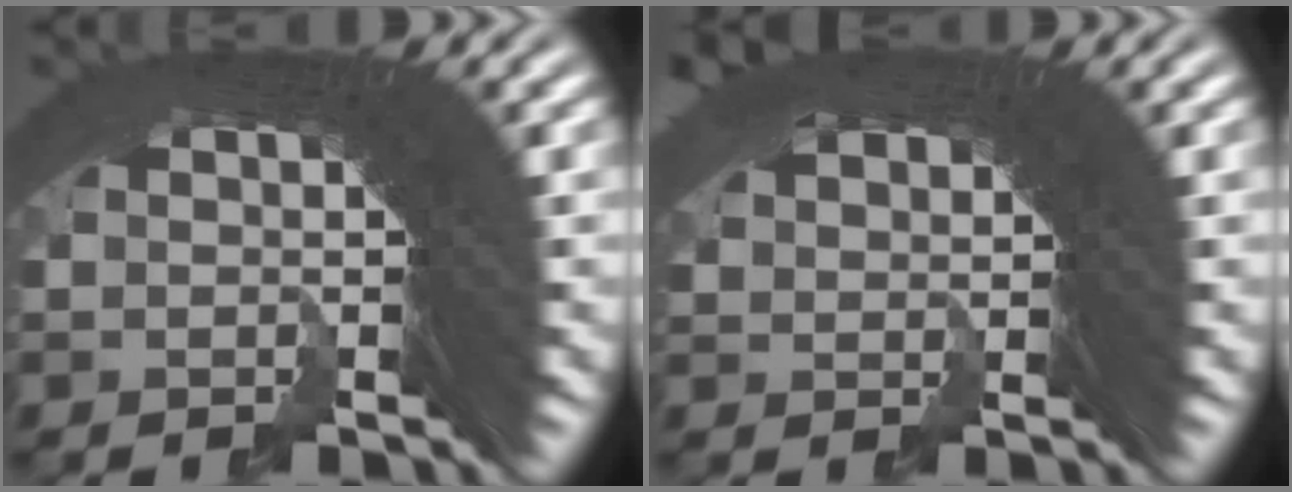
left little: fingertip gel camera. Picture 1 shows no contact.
{"total": 0.9, "force": [0.7, 0.2, 0.6], "torque": [0.005, -0.010, 0.021]}